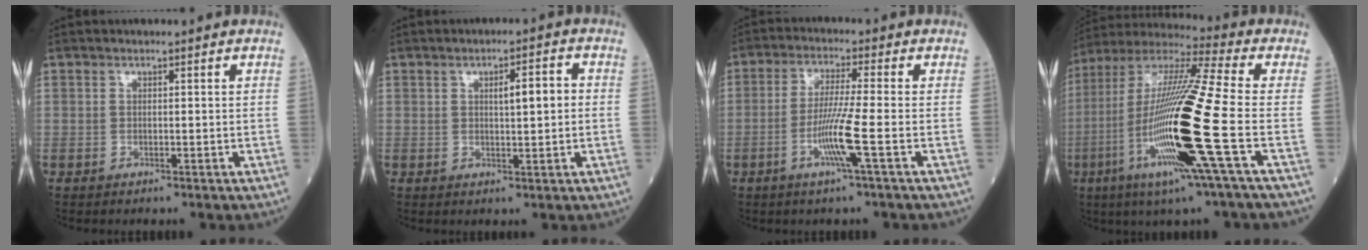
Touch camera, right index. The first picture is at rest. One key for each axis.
{"total": 4.1, "fx": 0.5, "fy": 0.8, "fz": 4.0, "tx": -0.064, "ty": 0.007, "tz": 0.008}
{"total": 7.0, "fx": -2.4, "fy": -1.2, "fz": 6.5, "tx": -0.127, "ty": -0.012, "tz": -0.050}
{"total": 22.0, "fx": -5.9, "fy": -0.4, "fz": 21.2, "tx": -0.445, "ty": -0.032, "tz": -0.126}